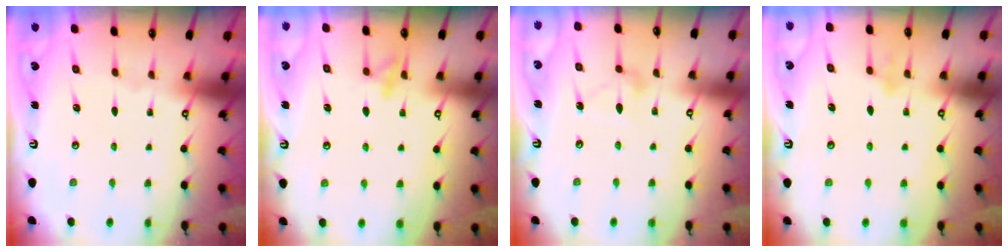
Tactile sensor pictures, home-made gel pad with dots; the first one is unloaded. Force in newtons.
{"total": 8.1, "press": 8.0, "slide": 0.8}
{"total": 8.1, "press": 8.1, "slide": 0.4}
{"total": 8.2, "press": 8.0, "slide": 1.5}